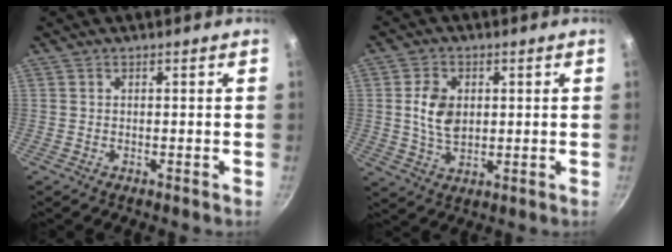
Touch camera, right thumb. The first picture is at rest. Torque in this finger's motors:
{"motor_torque": [0.06, 0.06, 0.07, -0.06, 0.01]}